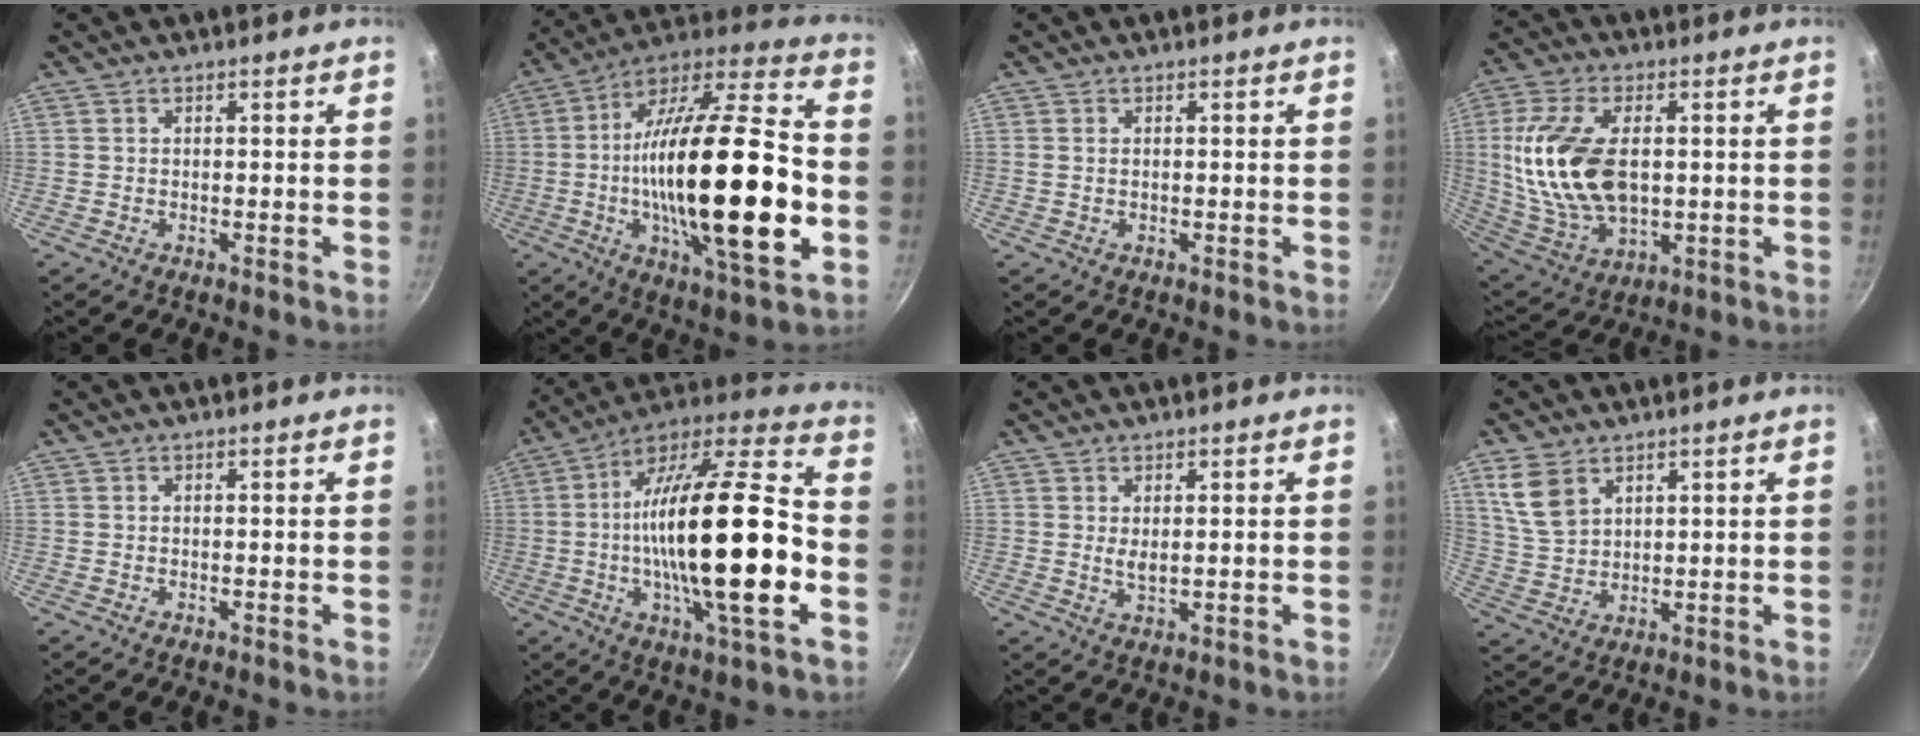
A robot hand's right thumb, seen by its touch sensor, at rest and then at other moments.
{"total": 31.8, "force": [-4.5, 9.9, 29.8], "torque": [-0.502, 0.013, -0.075]}
{"total": 0.7, "force": [0.2, 0.4, 0.5], "torque": [-0.009, 0.001, 0.002]}
{"total": 19.0, "force": [1.7, 11.1, 15.3], "torque": [-0.292, -0.006, 0.041]}
{"total": 0.0}
{"total": 27.4, "force": [-3.7, 7.8, 26.0], "torque": [-0.432, 0.020, -0.067]}
{"total": 2.2, "force": [0.6, 1.0, 1.8], "torque": [-0.031, -0.010, 0.014]}
{"total": 7.8, "force": [4.1, 5.2, 4.2], "torque": [-0.068, -0.014, 0.093]}